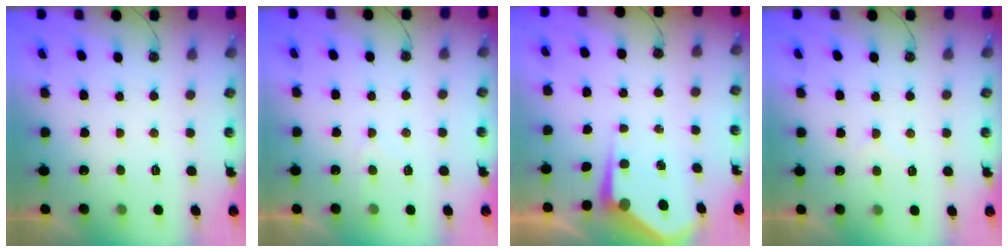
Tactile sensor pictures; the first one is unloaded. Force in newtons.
{"total": 4.4, "press": 4.4, "slide": 0.6}
{"total": 5.2, "press": 5.2, "slide": 0.6}
{"total": 5.2, "press": 5.1, "slide": 0.7}